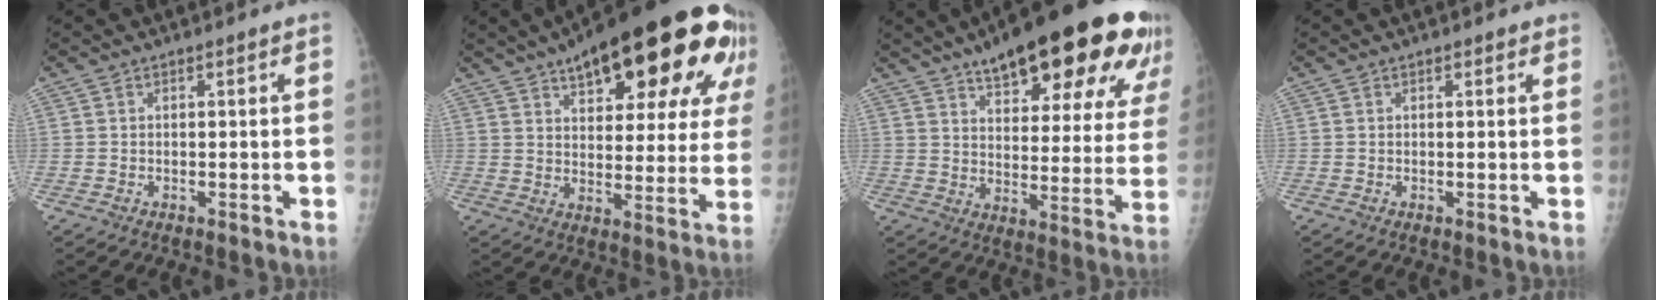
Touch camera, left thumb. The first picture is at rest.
{"total": 27.5, "force": [15.5, 10.9, 19.8], "torque": [-0.252, -0.016, 0.212]}
{"total": 28.1, "force": [18.5, 8.9, 19.2], "torque": [-0.240, -0.048, 0.249]}
{"total": 0.9, "force": [0.6, 0.5, 0.4], "torque": [-0.002, -0.002, 0.005]}